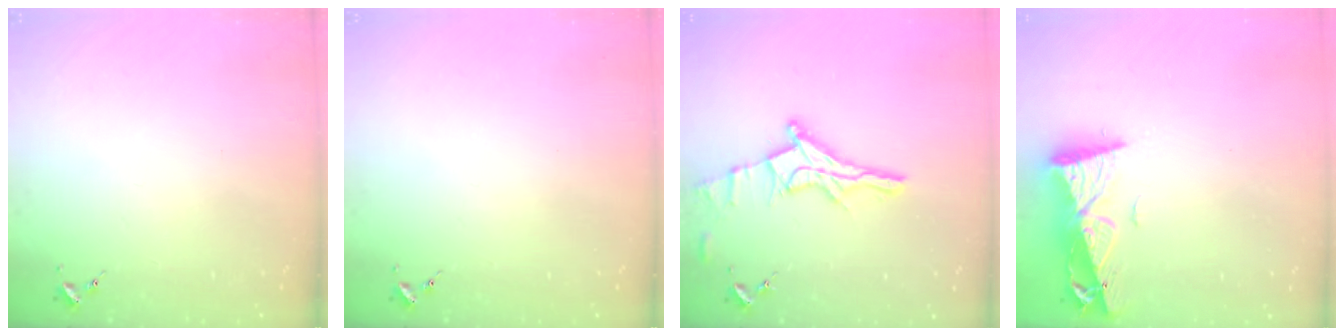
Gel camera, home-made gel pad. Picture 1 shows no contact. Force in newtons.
{"total": 0.0}
{"total": 12.6, "press": 12.5, "slide": 1.3}
{"total": 10.1, "press": 10.0, "slide": 1.2}